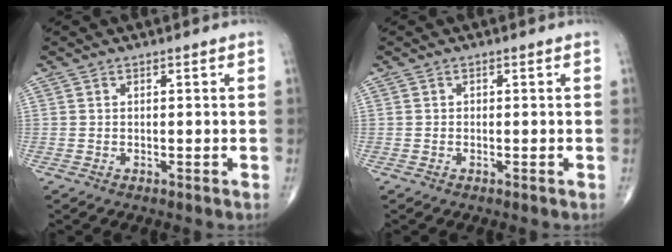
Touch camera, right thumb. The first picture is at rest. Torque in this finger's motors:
{"motor_torque": [0.04, 0.12, 0.21, -0.19, 0.00]}